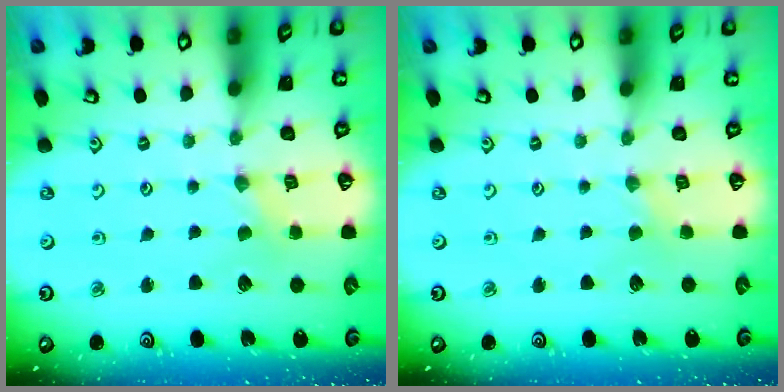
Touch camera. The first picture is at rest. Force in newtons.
{"total": 0.5, "press": 0.5, "slide": 0.2}